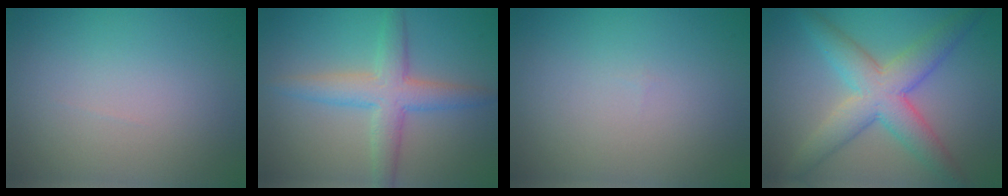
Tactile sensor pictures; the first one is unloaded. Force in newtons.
{"total": 4.6, "press": 4.6, "slide": 0.1}
{"total": 0.0}
{"total": 6.3, "press": 6.3, "slide": 0.2}